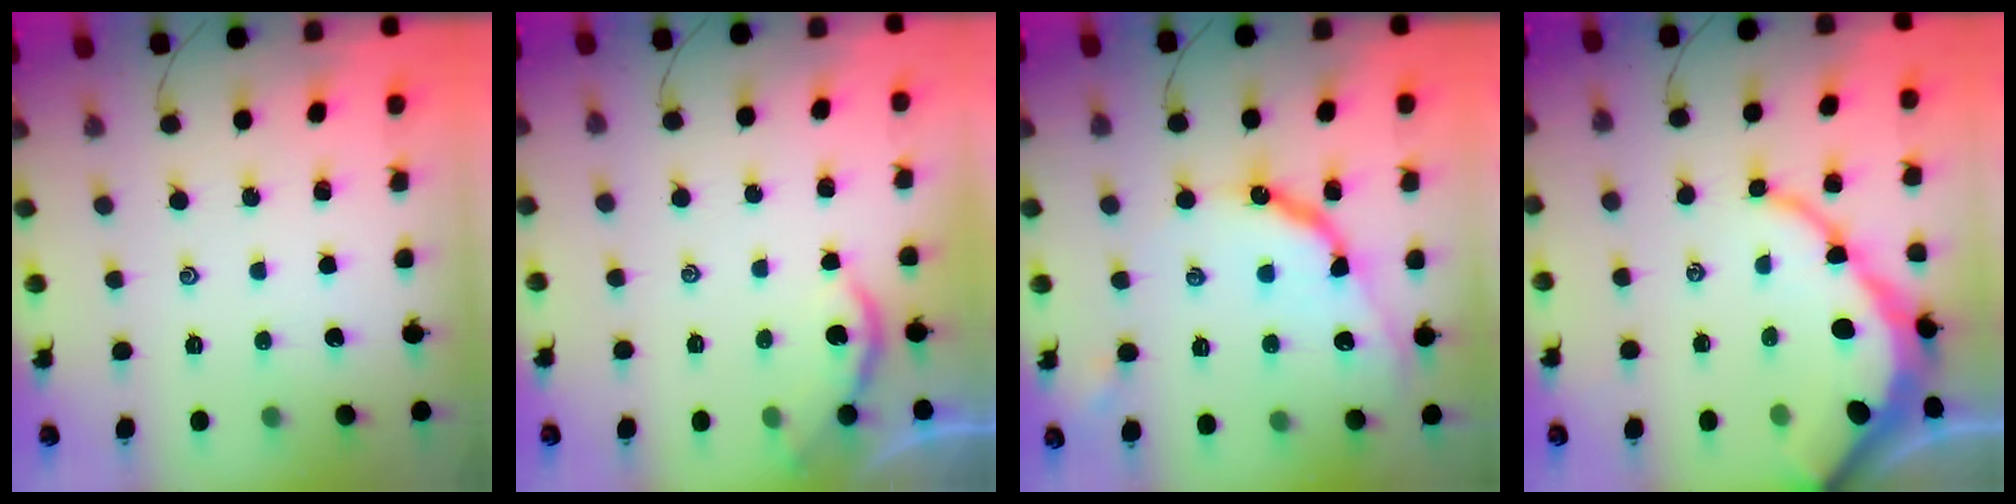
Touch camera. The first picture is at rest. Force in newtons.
{"total": 1.9, "press": 1.8, "slide": 0.4}
{"total": 12.7, "press": 12.6, "slide": 1.2}
{"total": 12.0, "press": 11.9, "slide": 1.3}